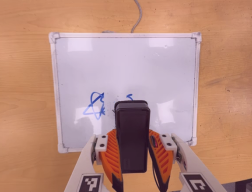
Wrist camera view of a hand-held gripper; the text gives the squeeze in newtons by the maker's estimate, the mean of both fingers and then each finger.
{"total": 6.9, "left": 6.3, "right": 7.4}